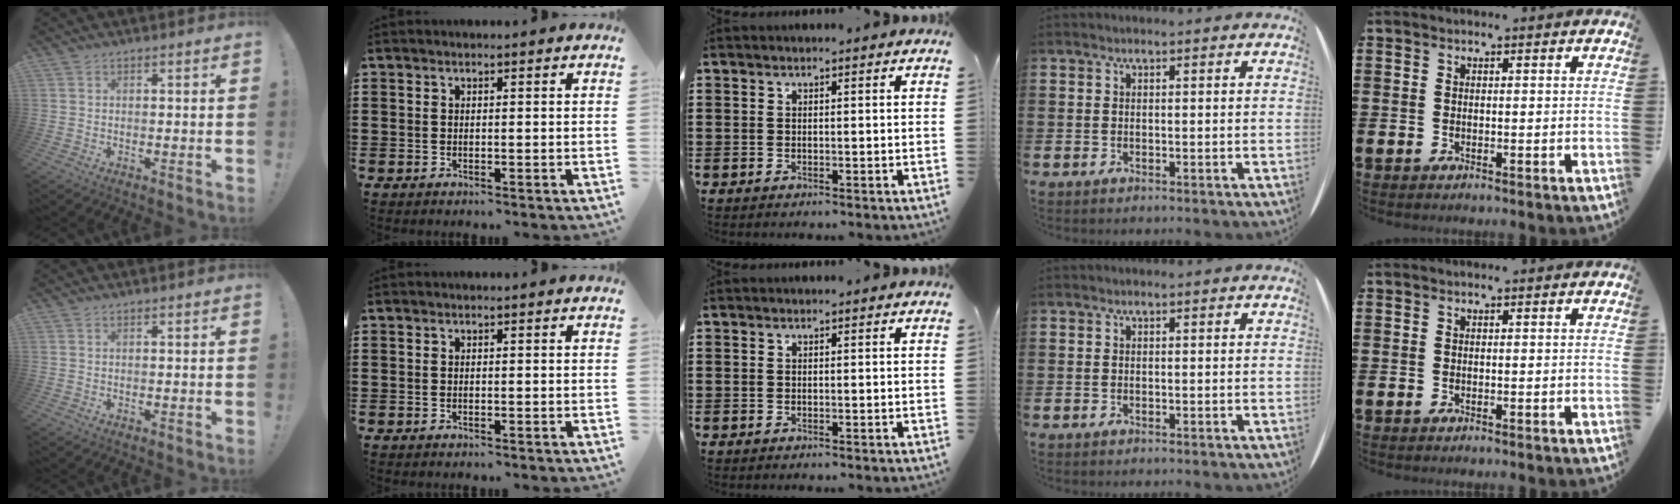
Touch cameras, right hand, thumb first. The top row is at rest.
{}